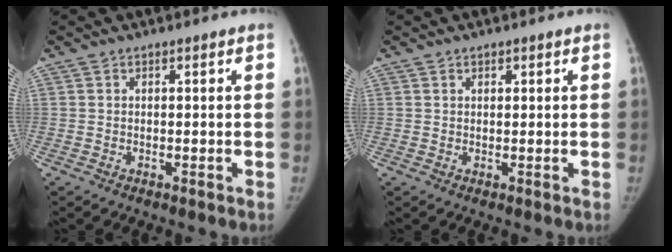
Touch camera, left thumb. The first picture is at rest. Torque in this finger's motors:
{"motor_torque": [-0.20, -0.03, -0.39, 0.29, -0.02]}